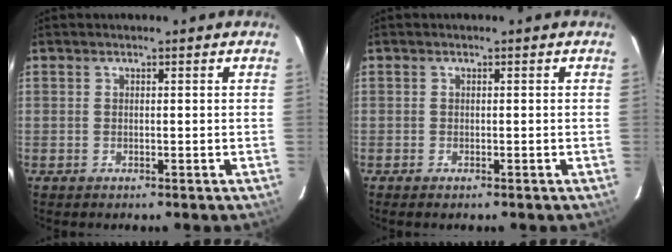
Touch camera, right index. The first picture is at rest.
{"total": 0.9, "force": [-0.7, 0.2, 0.5], "torque": [-0.010, -0.003, -0.013]}